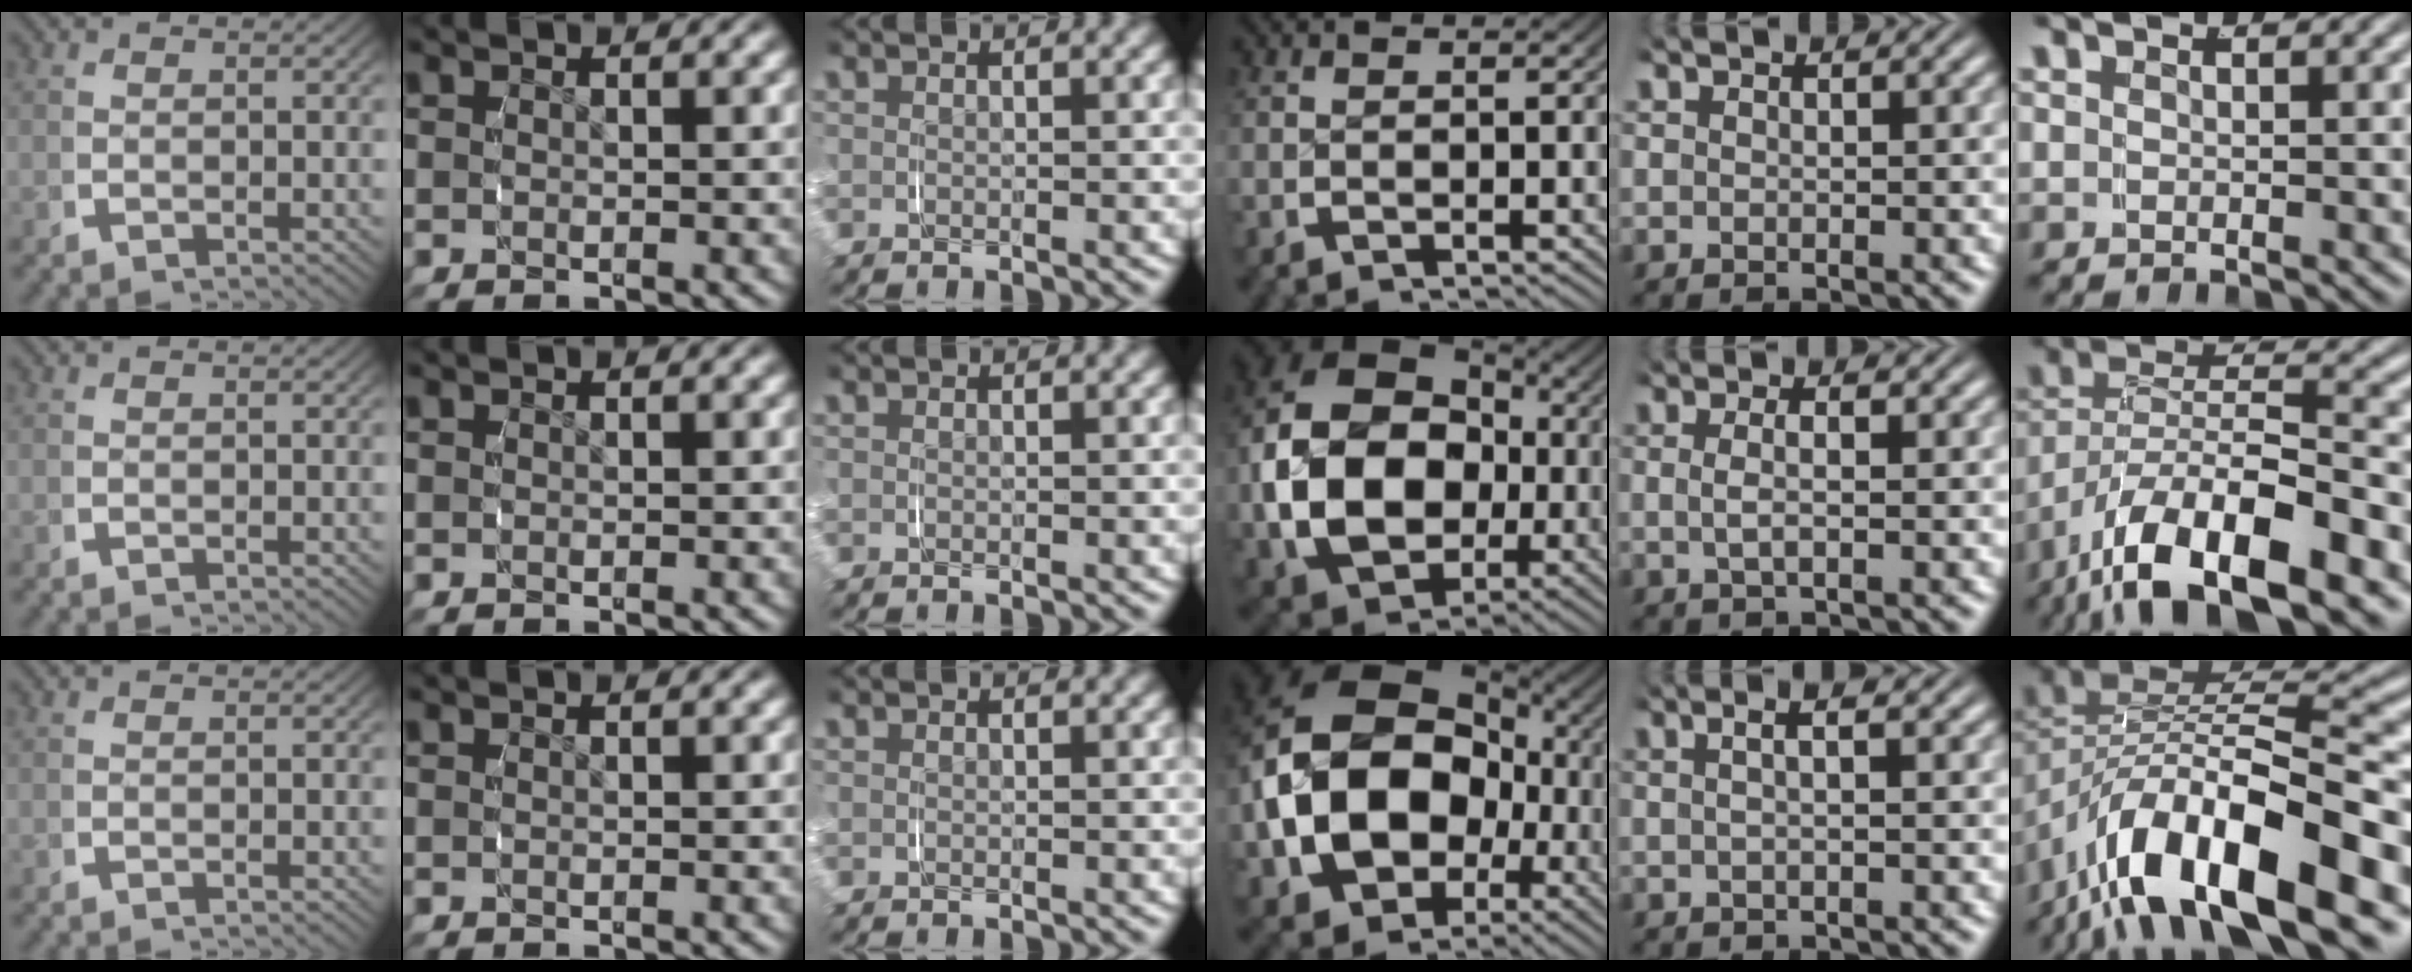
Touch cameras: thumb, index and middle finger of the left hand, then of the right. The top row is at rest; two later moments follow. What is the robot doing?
{"motion": "grasp_and_lifting", "object": "shorts"}